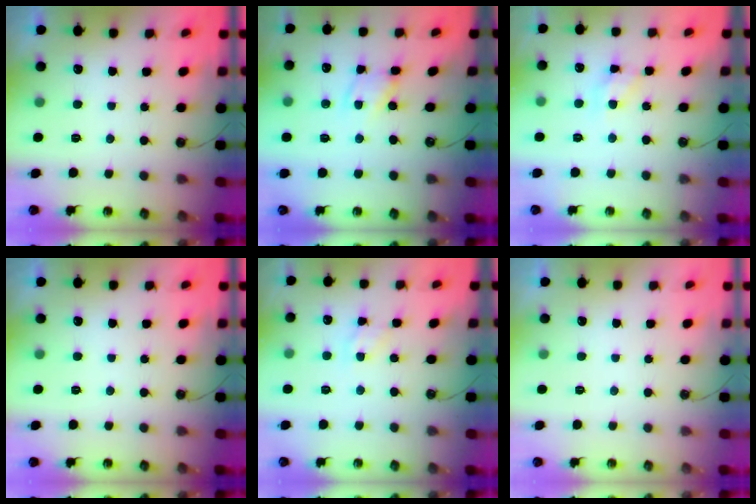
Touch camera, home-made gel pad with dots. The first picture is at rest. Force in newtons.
{"total": 2.6, "press": 2.6, "slide": 0.4}
{"total": 8.8, "press": 8.8, "slide": 0.3}
{"total": 0.0}
{"total": 6.7, "press": 6.6, "slide": 0.8}
{"total": 0.0}